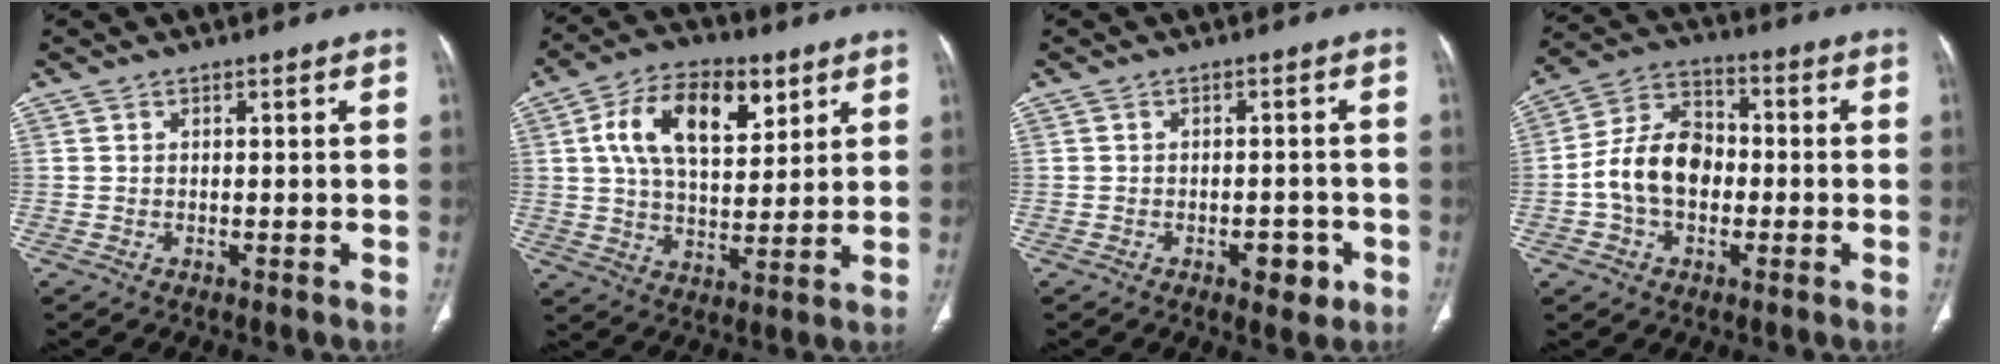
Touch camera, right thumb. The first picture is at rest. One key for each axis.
{"total": 16.3, "fx": 6.3, "fy": 9.0, "fz": 12.1, "tx": -0.177, "ty": -0.010, "tz": 0.107}
{"total": 4.2, "fx": -1.9, "fy": 2.4, "fz": 2.9, "tx": -0.022, "ty": 0.009, "tz": -0.020}
{"total": 12.3, "fx": -1.5, "fy": 8.7, "fz": 8.6, "tx": -0.145, "ty": 0.037, "tz": -0.037}